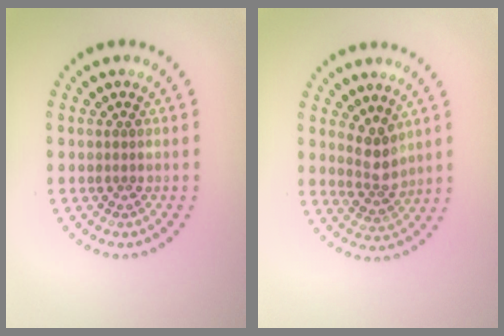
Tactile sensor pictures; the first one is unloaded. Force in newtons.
{"total": 2.6, "press": 2.3, "slide": 1.2}